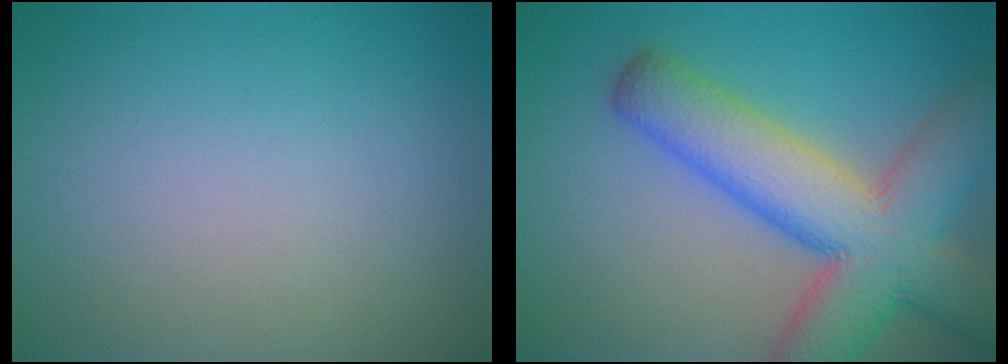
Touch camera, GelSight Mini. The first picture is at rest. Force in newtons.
{"total": 10.5, "press": 10.5, "slide": 0.4}